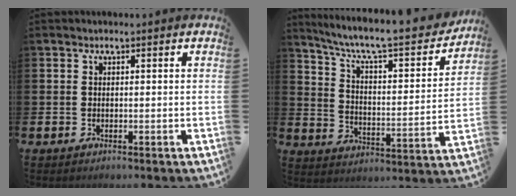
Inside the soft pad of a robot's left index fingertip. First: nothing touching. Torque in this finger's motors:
{"motor_torque": [0.87, -1.26, 0.68, 0.20]}